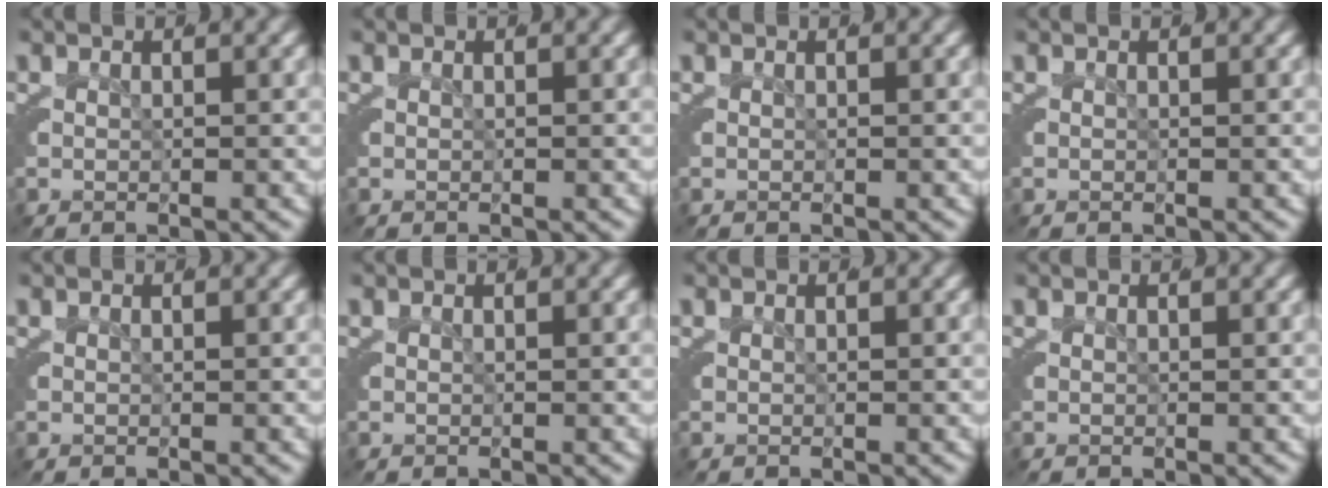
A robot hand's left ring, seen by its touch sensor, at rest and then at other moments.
{"total": 0.0}
{"total": 0.0}
{"total": 0.0}
{"total": 0.0}
{"total": 0.0}
{"total": 0.0}
{"total": 0.0}